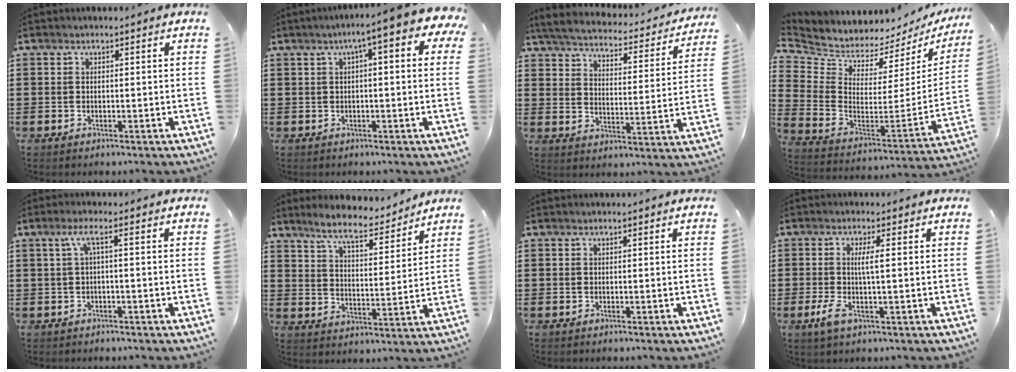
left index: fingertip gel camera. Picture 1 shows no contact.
{"total": 5.9, "force": [2.2, 0.7, 5.5], "torque": [-0.092, -0.008, 0.030]}
{"total": 4.0, "force": [3.9, 0.2, 1.1], "torque": [-0.046, -0.029, 0.060]}
{"total": 4.2, "force": [4.2, 0.6, 0.0], "torque": [-0.036, -0.061, 0.068]}
{"total": 2.7, "force": [-0.2, 0.1, 2.7], "torque": [-0.053, 0.004, -0.007]}
{"total": 8.2, "force": [7.0, 1.2, 4.0], "torque": [-0.094, -0.035, 0.121]}
{"total": 0.0}
{"total": 4.6, "force": [-0.2, 0.6, 4.5], "torque": [-0.104, -0.009, -0.013]}